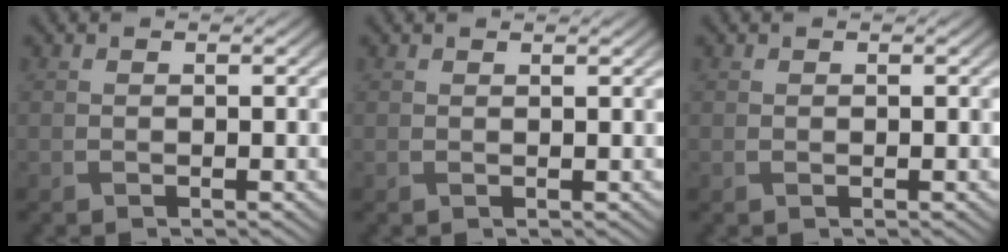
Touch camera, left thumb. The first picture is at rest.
{"total": 0.5, "force": [0.5, -0.1, 0.2], "torque": [-0.005, 0.002, 0.010]}
{"total": 0.0}